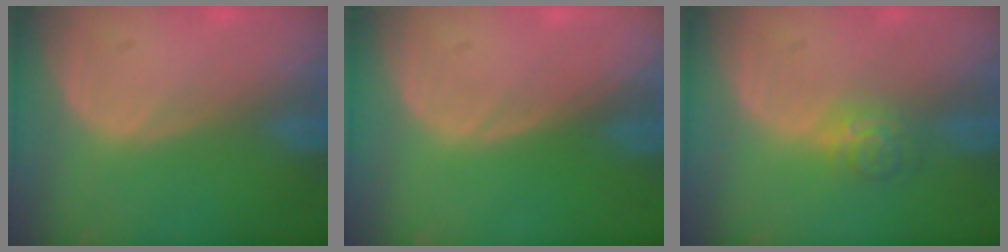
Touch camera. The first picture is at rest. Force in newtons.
{"total": 0.0}
{"total": 3.5, "press": 3.5, "slide": 0.2}